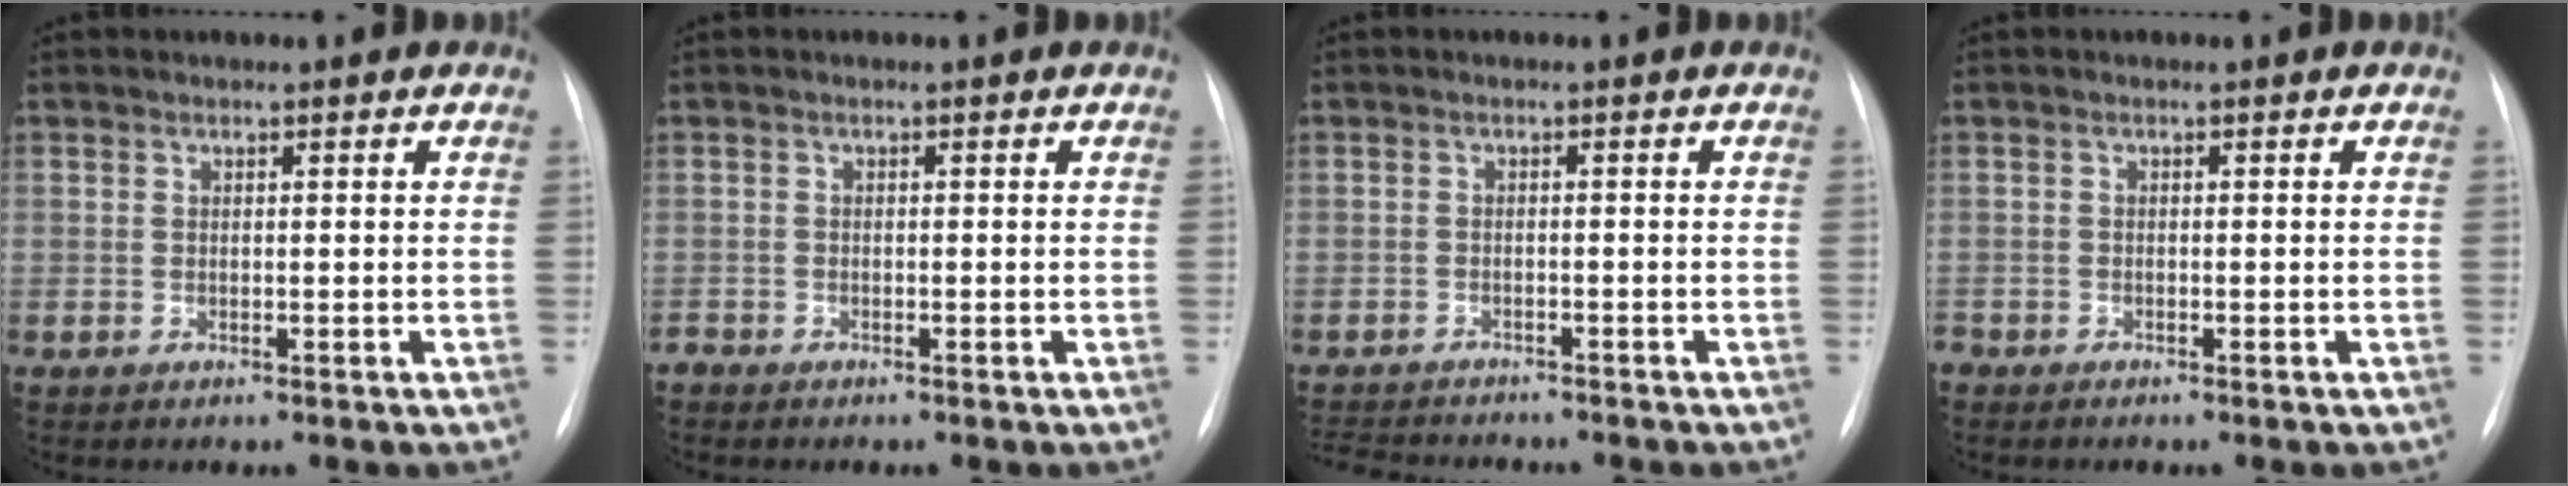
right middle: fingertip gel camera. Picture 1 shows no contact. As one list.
[{"total": 0.9, "force": [-0.8, 0.3, 0.0], "torque": [-0.001, 0.000, -0.015]}, {"total": 7.6, "force": [-7.1, 1.4, 2.3], "torque": [-0.034, -0.006, -0.106]}, {"total": 1.1, "force": [-1.1, 0.4, 0.1], "torque": [-0.003, -0.001, -0.017]}]